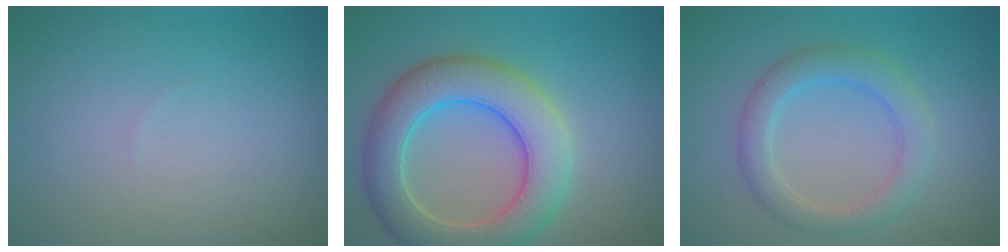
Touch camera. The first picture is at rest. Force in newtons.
{"total": 7.5, "press": 7.5, "slide": 0.4}
{"total": 3.5, "press": 3.5, "slide": 0.2}